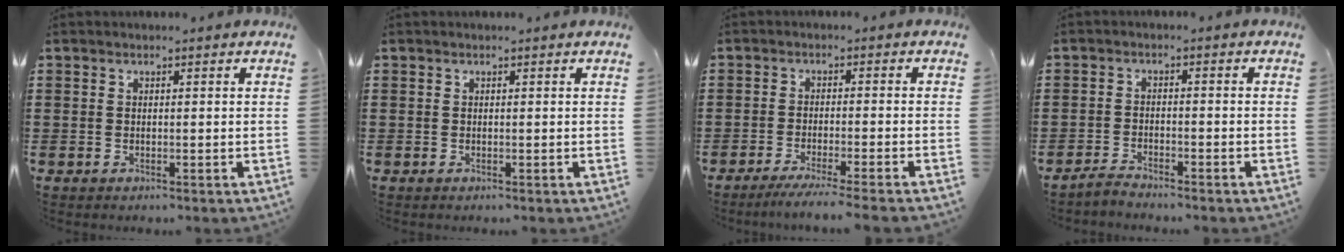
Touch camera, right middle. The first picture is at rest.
{"total": 0.0}
{"total": 3.3, "force": [-2.8, -0.5, 1.7], "torque": [-0.027, -0.005, -0.055]}
{"total": 2.0, "force": [-2.0, 0.1, 0.4], "torque": [-0.019, 0.000, -0.042]}